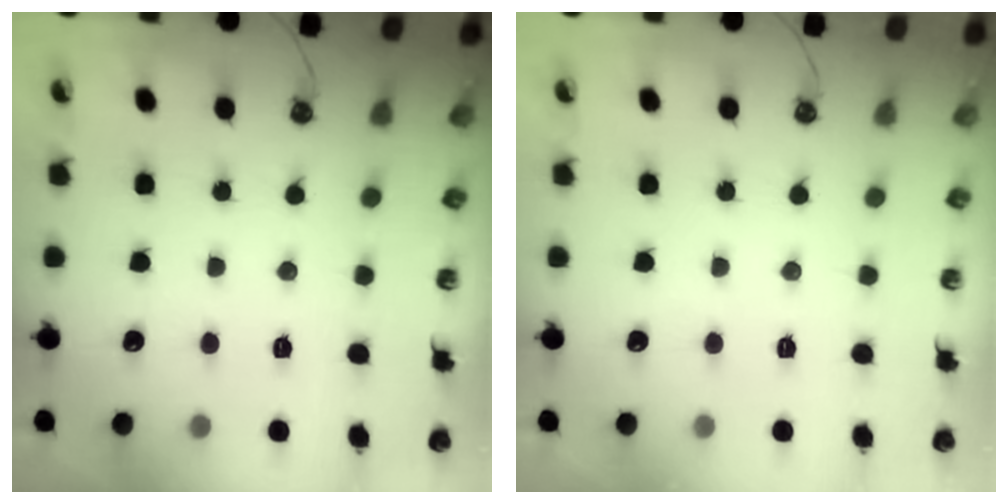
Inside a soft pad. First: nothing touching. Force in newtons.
{"total": 0.0}